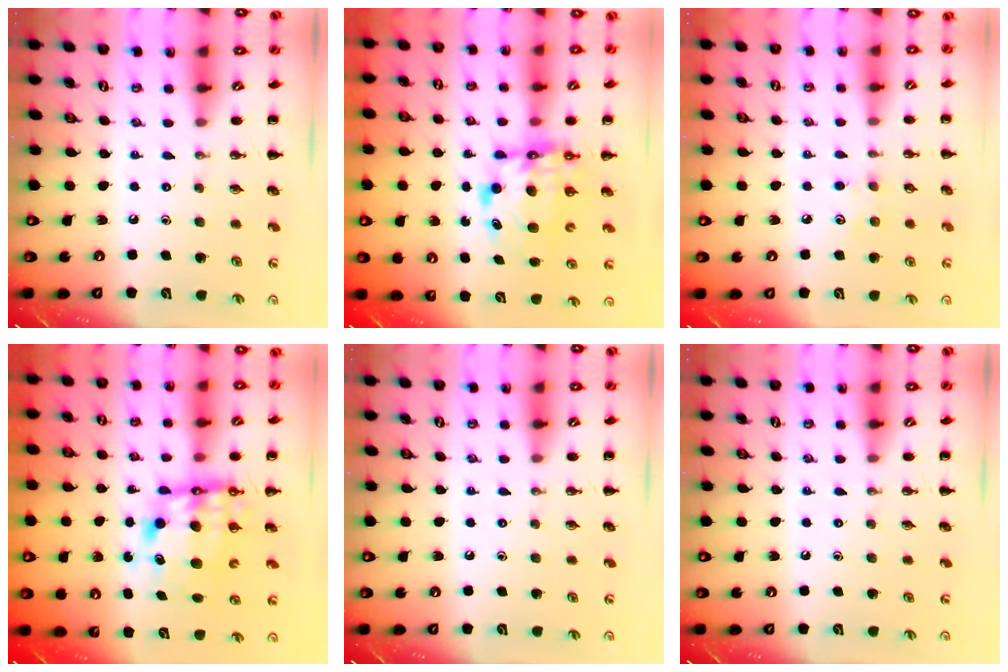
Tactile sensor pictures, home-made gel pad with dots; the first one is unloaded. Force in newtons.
{"total": 6.8, "press": 6.7, "slide": 1.3}
{"total": 5.1, "press": 4.9, "slide": 1.4}
{"total": 10.7, "press": 10.3, "slide": 3.0}
{"total": 0.0}
{"total": 0.0}